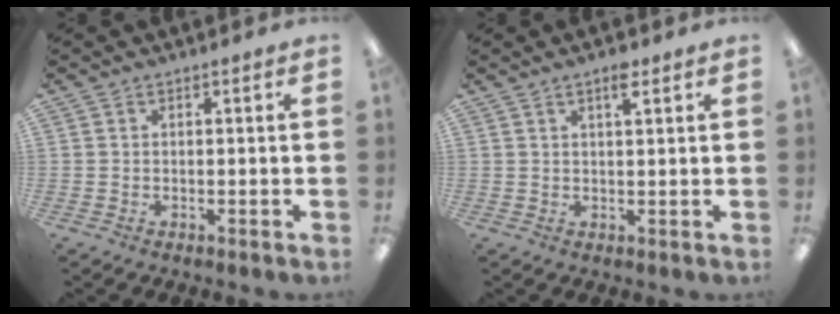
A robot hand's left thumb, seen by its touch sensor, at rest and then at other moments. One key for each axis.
{"total": 3.3, "fx": 2.2, "fy": 0.7, "fz": 2.3, "tx": -0.036, "ty": -0.005, "tz": 0.034}